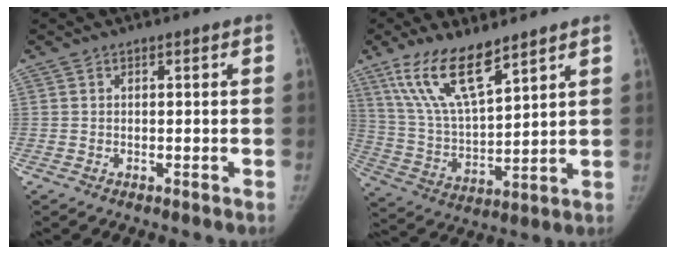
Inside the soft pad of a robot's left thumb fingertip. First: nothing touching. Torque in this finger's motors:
{"motor_torque": [0.11, 0.35, 1.42, -1.30, 0.14]}